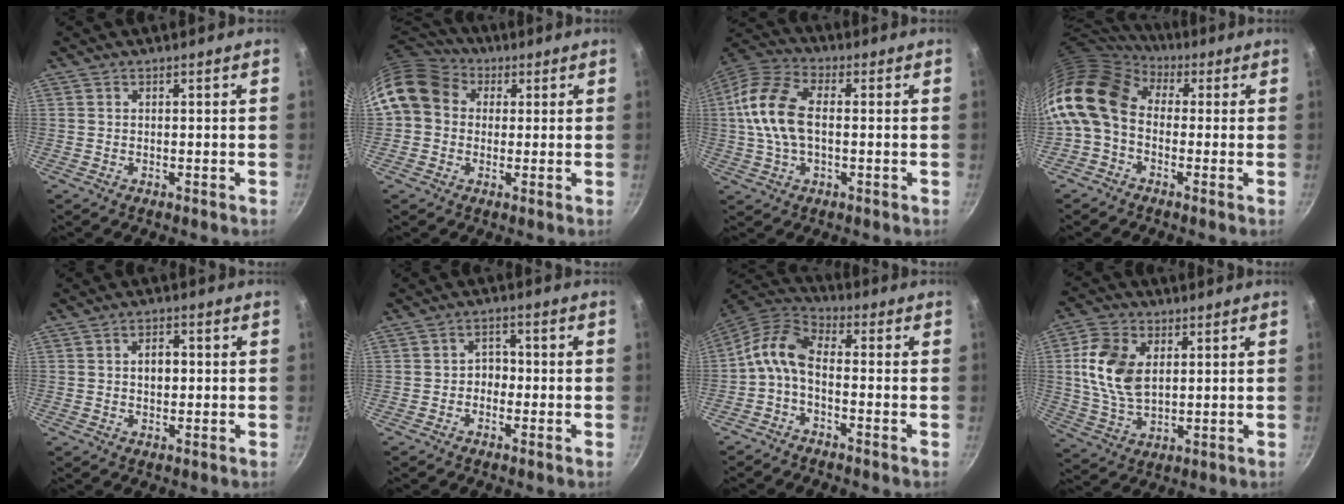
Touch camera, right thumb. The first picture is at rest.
{"total": 12.4, "force": [2.6, 10.3, 6.3], "torque": [-0.095, 0.026, 0.031]}
{"total": 13.2, "force": [0.3, 7.4, 10.9], "torque": [-0.215, 0.030, -0.009]}
{"total": 14.4, "force": [0.8, 10.6, 9.7], "torque": [-0.186, 0.026, -0.009]}
{"total": 3.8, "force": [0.3, 2.4, 2.9], "torque": [-0.030, 0.009, 0.003]}
{"total": 3.1, "force": [-0.9, 2.5, 1.7], "torque": [-0.001, 0.014, -0.018]}
{"total": 8.4, "force": [-1.9, 4.6, 6.8], "torque": [-0.146, 0.040, -0.052]}
{"total": 12.4, "force": [2.6, 7.9, 9.2], "torque": [-0.168, -0.009, 0.051]}